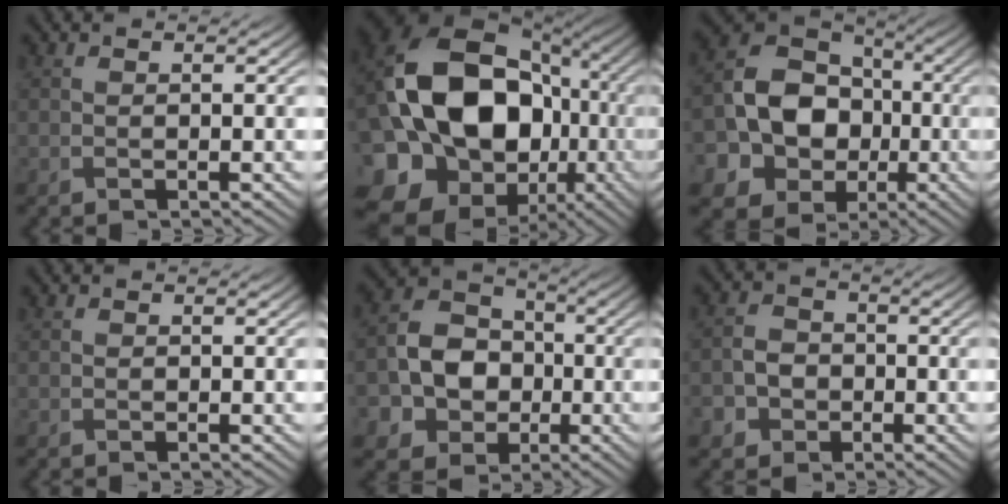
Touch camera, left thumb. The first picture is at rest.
{"total": 21.3, "force": [-1.9, 16.7, 13.1], "torque": [-0.303, -0.013, -0.031]}
{"total": 14.1, "force": [-2.8, 11.7, 7.4], "torque": [-0.183, -0.031, -0.062]}
{"total": 0.0}
{"total": 9.2, "force": [-2.2, 7.6, 4.7], "torque": [-0.109, -0.004, -0.059]}
{"total": 3.9, "force": [-1.7, 3.2, 1.3], "torque": [-0.025, -0.008, -0.042]}